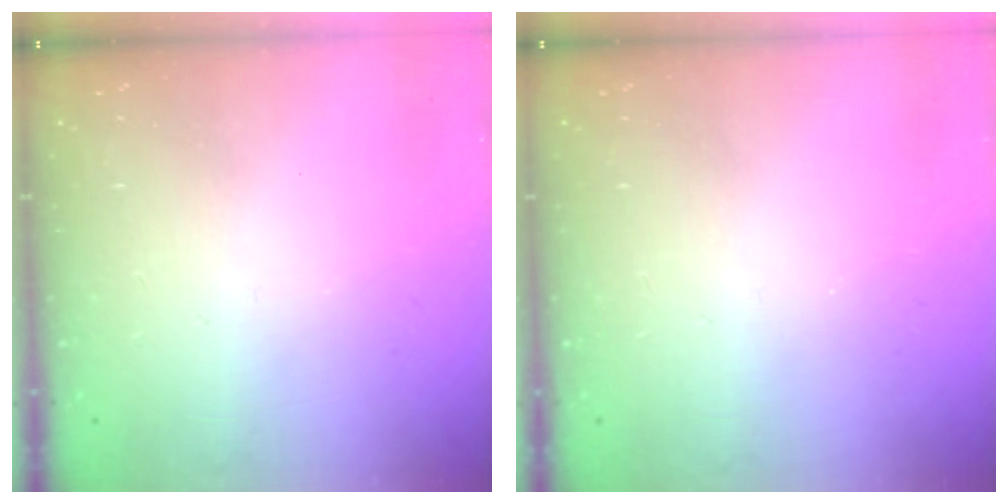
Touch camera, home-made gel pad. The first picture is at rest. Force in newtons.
{"total": 0.0}